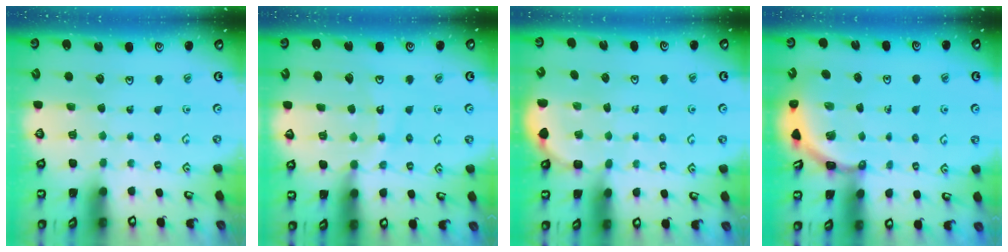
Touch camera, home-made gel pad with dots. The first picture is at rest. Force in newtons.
{"total": 10.9, "press": 10.8, "slide": 1.4}
{"total": 3.9, "press": 3.8, "slide": 0.9}
{"total": 3.4, "press": 3.4, "slide": 0.2}